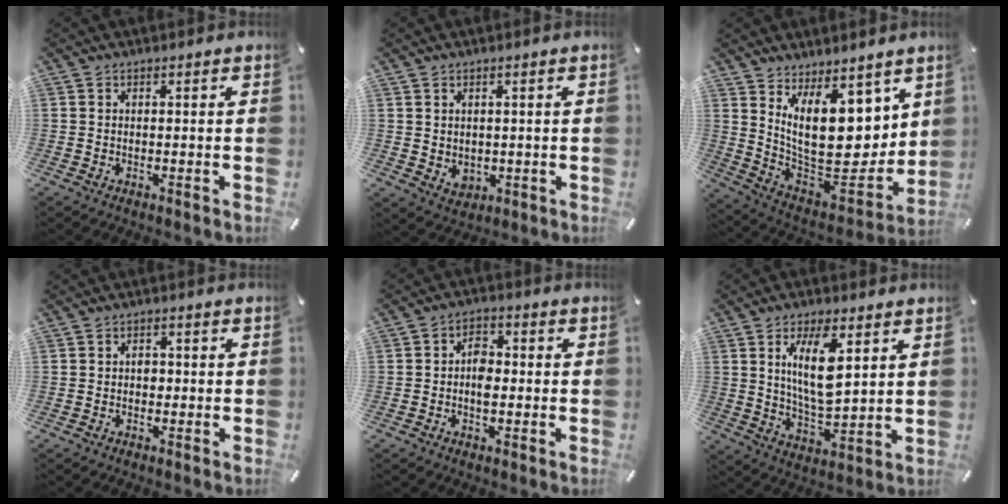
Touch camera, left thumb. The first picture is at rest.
{"total": 3.0, "force": [1.1, 2.8, 0.2], "torque": [0.008, -0.007, 0.018]}
{"total": 19.7, "force": [7.7, 11.2, 14.2], "torque": [-0.250, -0.081, 0.145]}
{"total": 1.5, "force": [-0.2, 1.3, 0.8], "torque": [-0.016, 0.006, -0.007]}
{"total": 5.0, "force": [-0.7, 3.3, 3.6], "torque": [-0.050, 0.005, -0.015]}
{"total": 12.3, "force": [4.6, 5.2, 10.2], "torque": [-0.192, -0.015, 0.073]}